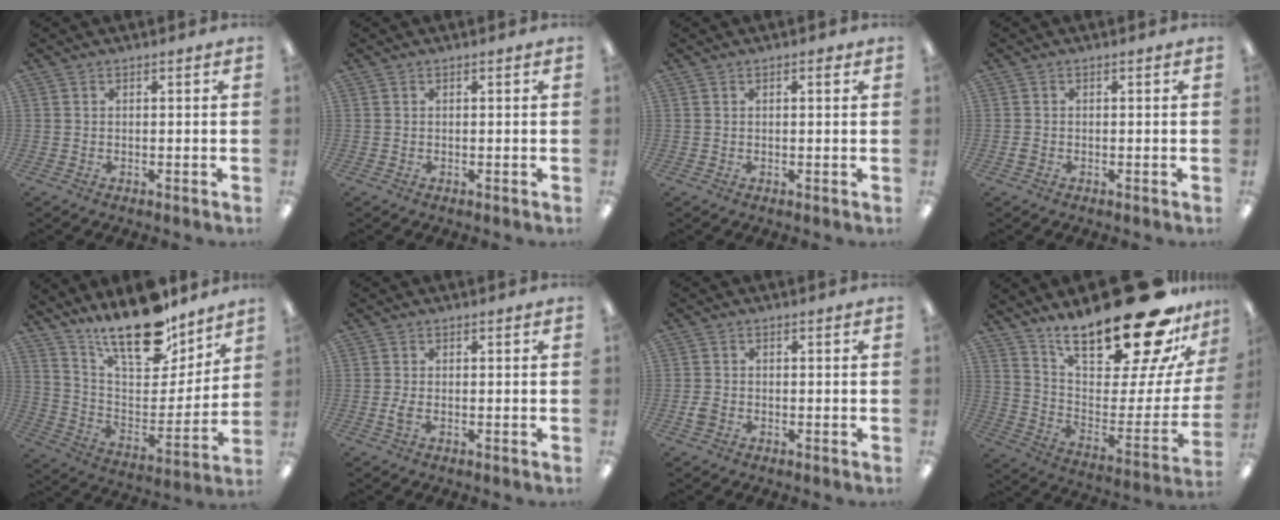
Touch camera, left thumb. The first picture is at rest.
{"total": 0.0}
{"total": 1.6, "force": [0.7, 0.5, 1.3], "torque": [-0.011, -0.003, 0.008]}
{"total": 1.0, "force": [-0.4, 0.7, 0.6], "torque": [-0.011, 0.003, -0.009]}
{"total": 20.9, "force": [16.7, 7.3, 10.2], "torque": [-0.172, -0.117, 0.291]}
{"total": 2.0, "force": [-0.3, 0.8, 1.8], "torque": [-0.047, -0.002, -0.011]}
{"total": 2.0, "force": [-0.8, 1.5, 1.1], "torque": [-0.019, 0.003, -0.014]}
{"total": 28.5, "force": [21.0, 8.8, 17.3], "torque": [-0.244, -0.153, 0.352]}